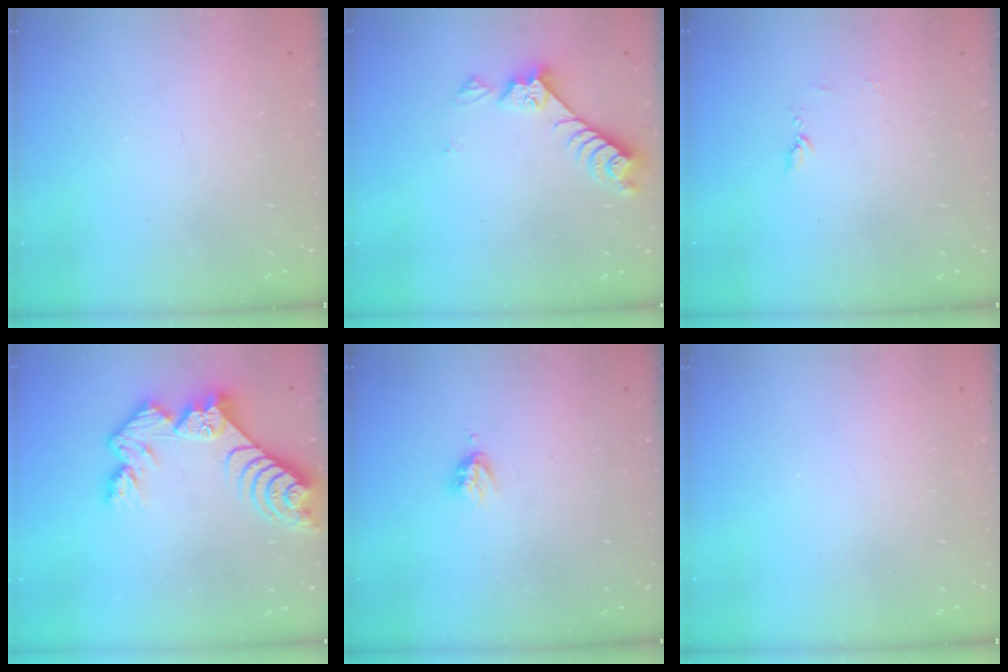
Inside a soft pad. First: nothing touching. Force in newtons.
{"total": 7.4, "press": 7.4, "slide": 0.4}
{"total": 5.1, "press": 5.0, "slide": 0.6}
{"total": 11.8, "press": 11.8, "slide": 1.1}
{"total": 3.2, "press": 3.2, "slide": 0.3}
{"total": 0.0}